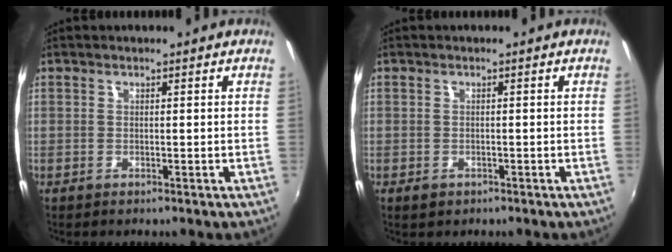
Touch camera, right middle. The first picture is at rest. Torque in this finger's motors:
{"motor_torque": [0.48, -0.17, 0.00, 0.01]}